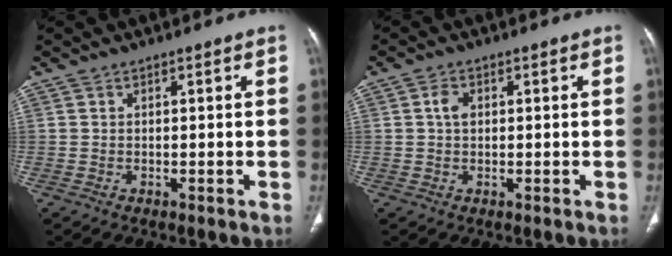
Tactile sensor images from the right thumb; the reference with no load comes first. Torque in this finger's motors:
{"motor_torque": [0.81, 0.58, 0.58, 0.10, 0.01]}